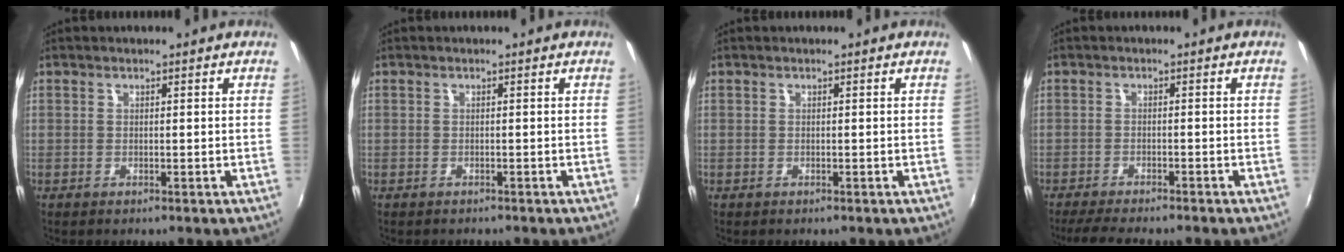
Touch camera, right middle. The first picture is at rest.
{"total": 0.9, "force": [-0.7, 0.4, 0.0], "torque": [-0.005, 0.001, -0.011]}
{"total": 0.0}
{"total": 6.7, "force": [-5.9, 0.5, 3.1], "torque": [-0.075, -0.017, -0.094]}